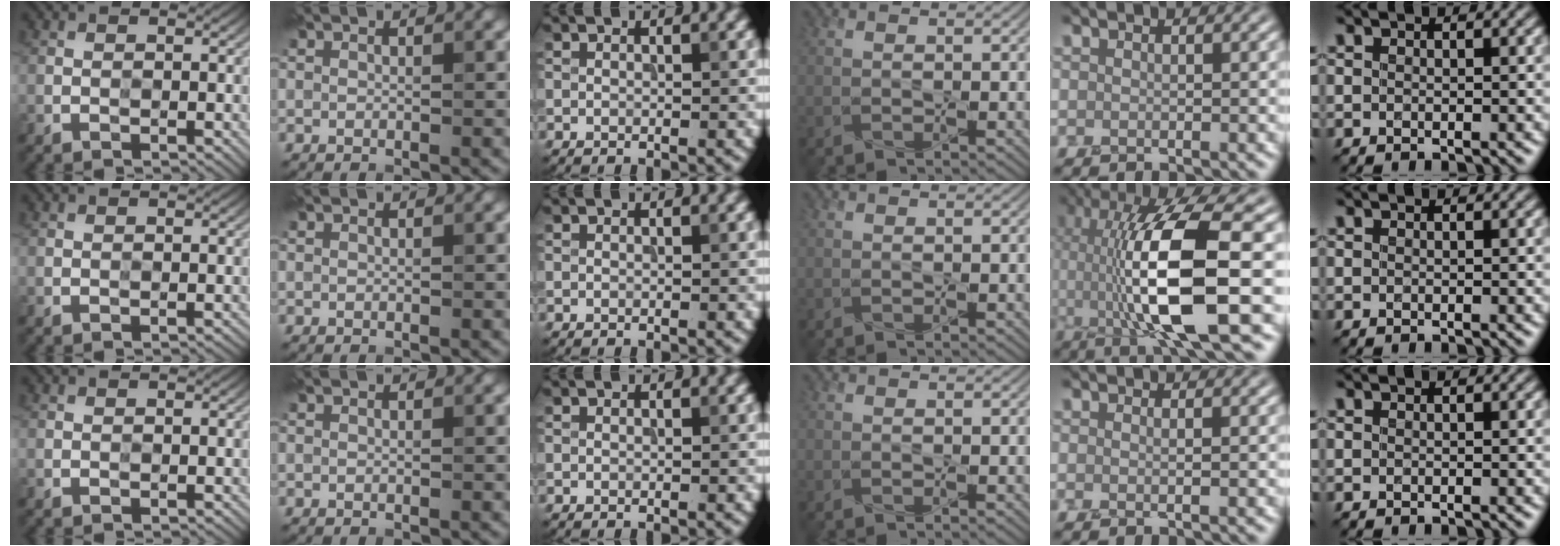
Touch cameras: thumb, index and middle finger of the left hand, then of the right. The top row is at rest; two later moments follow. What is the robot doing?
{"motion": "screw", "object": "flashlight"}